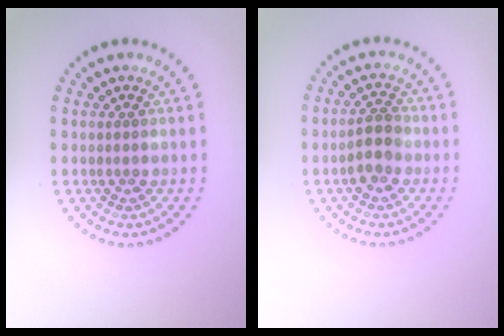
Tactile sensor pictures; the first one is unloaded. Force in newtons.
{"total": 2.5, "press": 2.4, "slide": 0.6}